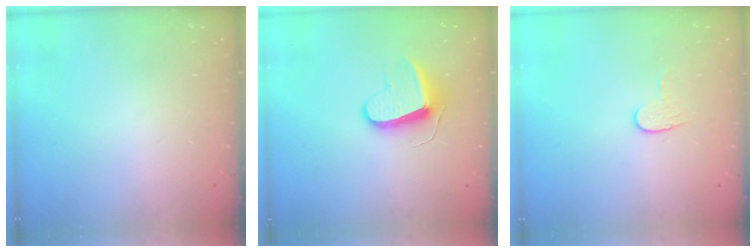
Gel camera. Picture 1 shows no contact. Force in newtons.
{"total": 10.9, "press": 10.9, "slide": 0.7}
{"total": 6.2, "press": 6.2, "slide": 0.5}